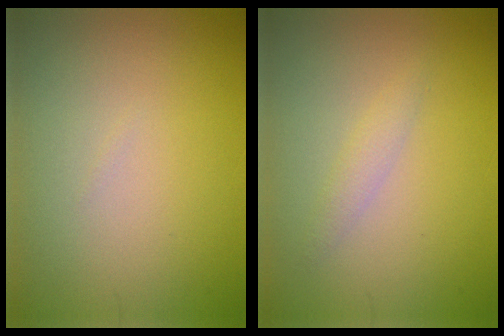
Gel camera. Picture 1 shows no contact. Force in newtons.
{"total": 1.2, "press": 1.2, "slide": 0.0}